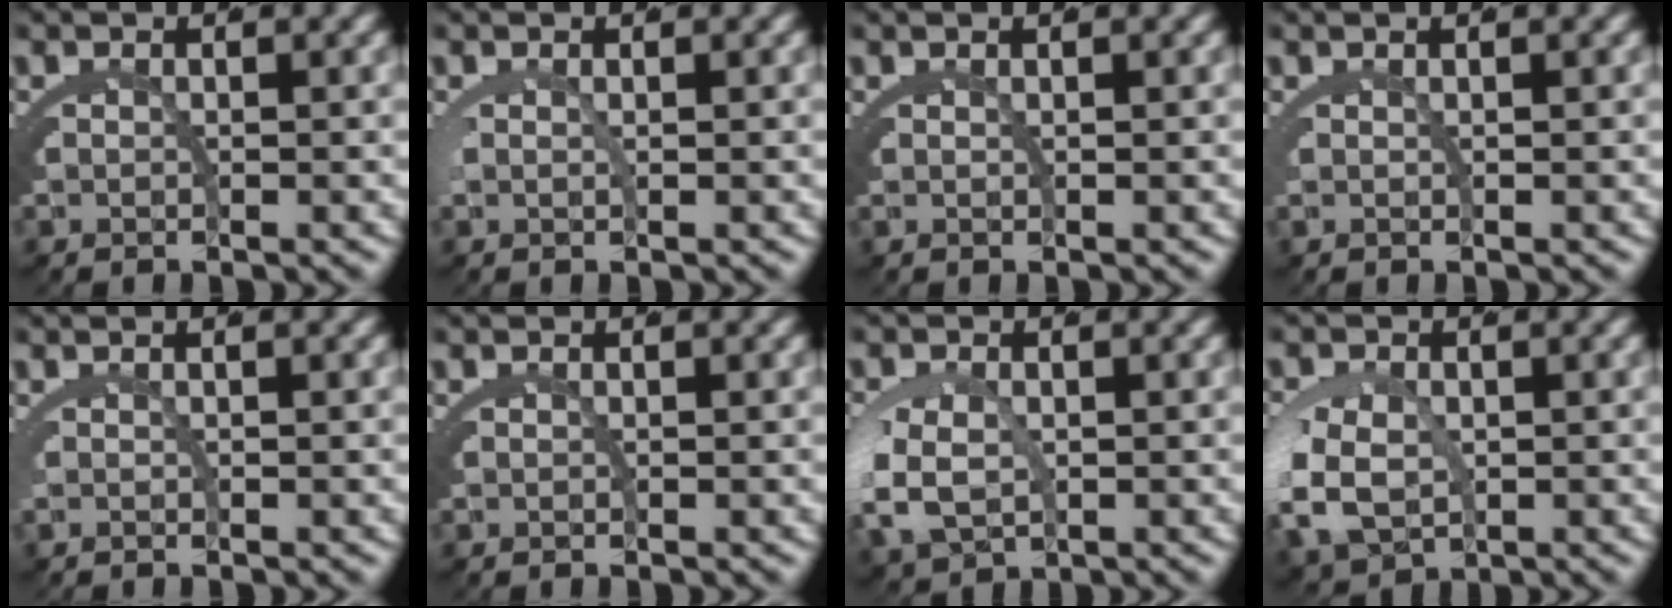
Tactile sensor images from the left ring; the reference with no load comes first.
{"total": 0.6, "force": [0.3, 0.3, 0.4], "torque": [-0.021, 0.001, 0.006]}
{"total": 0.6, "force": [0.5, 0.4, 0.1], "torque": [-0.003, 0.010, 0.005]}
{"total": 0.5, "force": [0.4, -0.2, 0.2], "torque": [-0.002, 0.012, 0.004]}
{"total": 0.0}
{"total": 0.0}
{"total": 3.9, "force": [0.2, 2.8, 2.7], "torque": [-0.078, -0.006, 0.015]}
{"total": 4.8, "force": [0.0, 3.6, 3.1], "torque": [-0.085, -0.013, 0.013]}